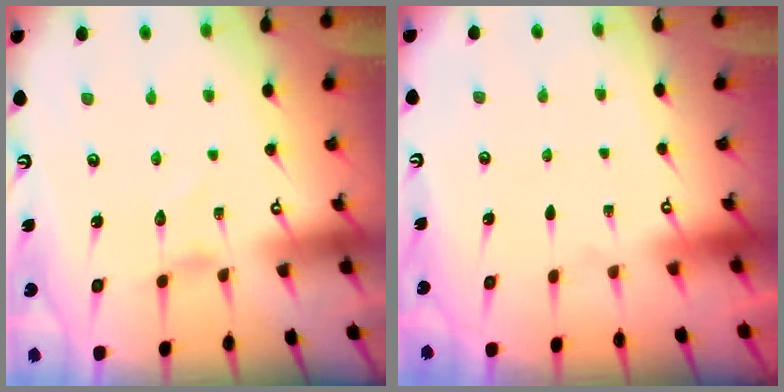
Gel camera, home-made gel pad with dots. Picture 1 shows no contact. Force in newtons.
{"total": 0.0}